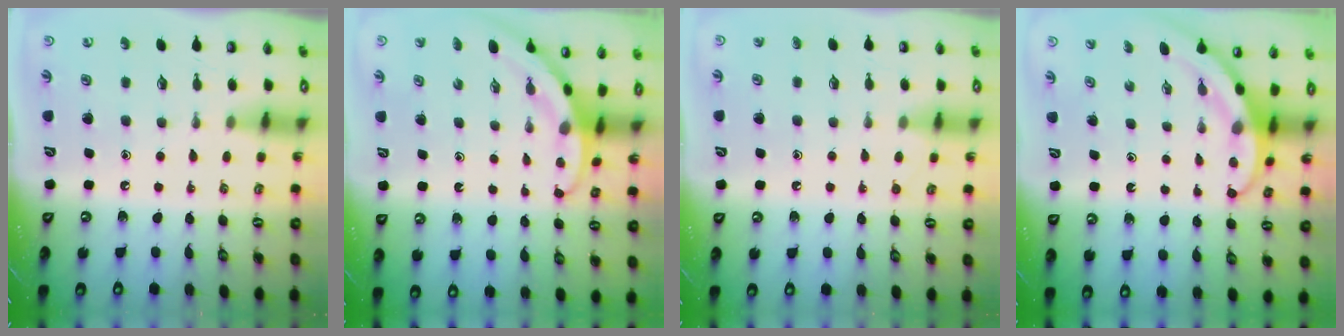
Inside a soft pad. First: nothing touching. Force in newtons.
{"total": 3.1, "press": 3.1, "slide": 0.1}
{"total": 4.2, "press": 4.2, "slide": 0.4}
{"total": 3.7, "press": 3.7, "slide": 0.4}